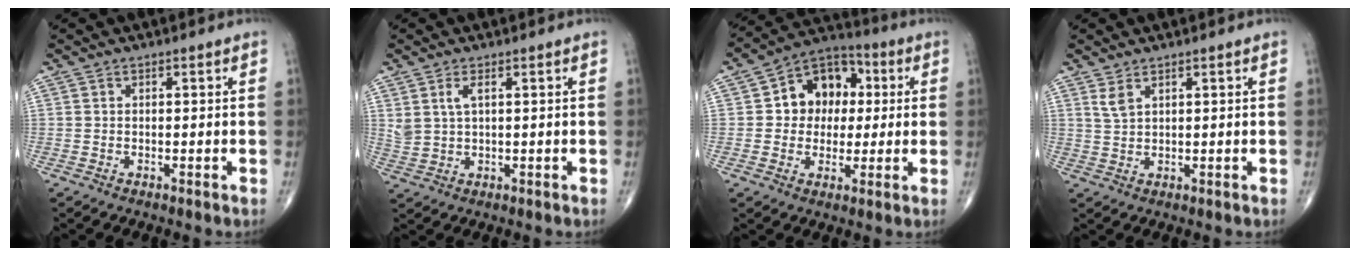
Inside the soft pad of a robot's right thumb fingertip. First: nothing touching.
{"total": 3.7, "force": [1.6, 1.5, 2.9], "torque": [-0.064, -0.005, 0.038]}
{"total": 12.2, "force": [1.7, 9.7, 7.2], "torque": [-0.055, 0.018, 0.017]}
{"total": 2.4, "force": [1.5, 0.8, 1.6], "torque": [-0.036, -0.004, 0.039]}